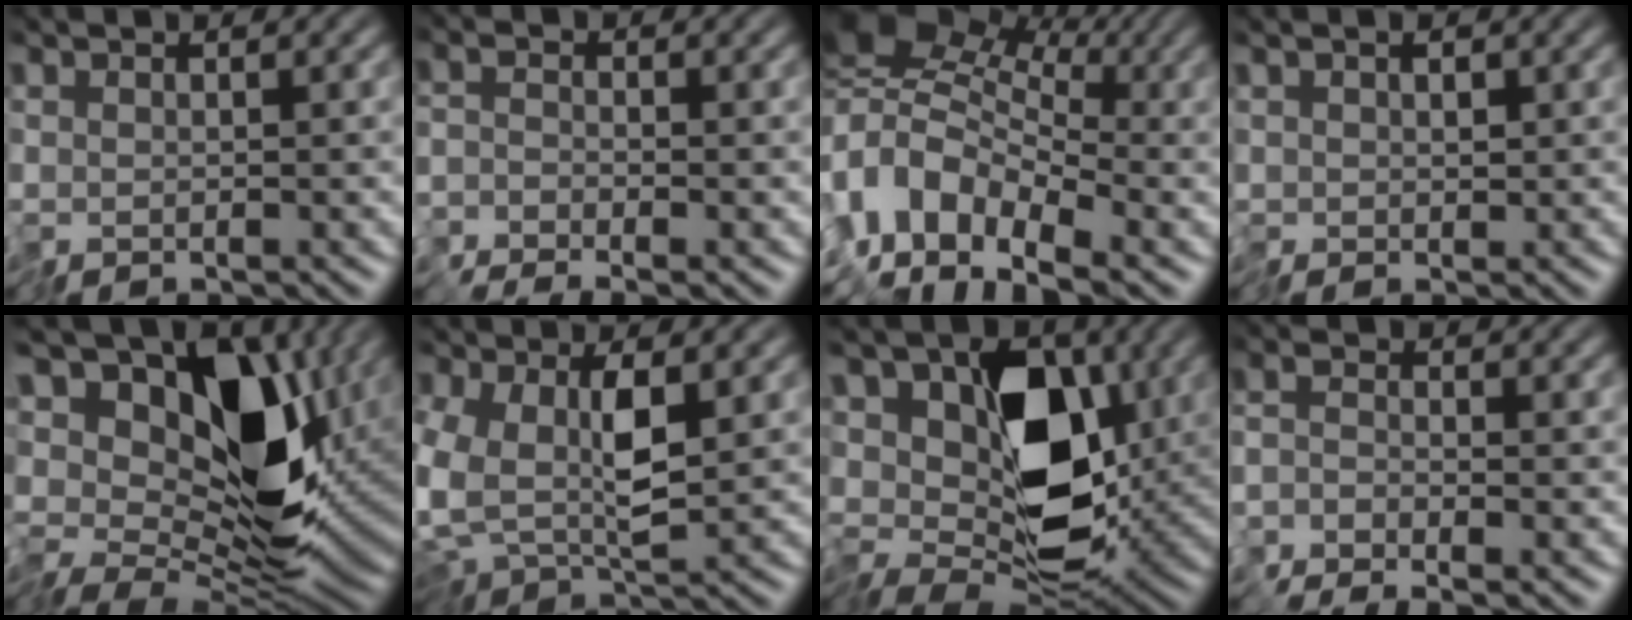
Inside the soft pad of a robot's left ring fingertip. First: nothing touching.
{"total": 1.0, "force": [-1.0, 0.0, -0.1], "torque": [0.002, -0.002, -0.027]}
{"total": 7.2, "force": [-2.5, 4.9, 4.6], "torque": [-0.071, 0.020, -0.068]}
{"total": 1.1, "force": [0.4, 0.9, 0.6], "torque": [-0.015, 0.003, 0.002]}
{"total": 13.7, "force": [3.2, 8.1, 10.6], "torque": [-0.174, 0.008, 0.050]}
{"total": 6.8, "force": [0.1, 3.5, 5.8], "torque": [-0.126, -0.008, 0.003]}
{"total": 10.2, "force": [1.0, 6.2, 8.0], "torque": [-0.115, -0.002, 0.010]}
{"total": 1.2, "force": [-1.2, 0.1, 0.1], "torque": [-0.002, 0.000, -0.034]}